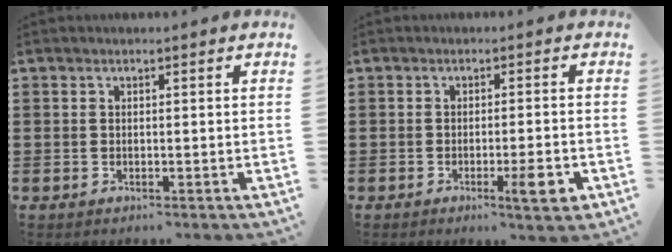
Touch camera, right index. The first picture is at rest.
{"total": 4.7, "force": [-1.9, 0.2, 4.3], "torque": [-0.074, -0.016, -0.030]}